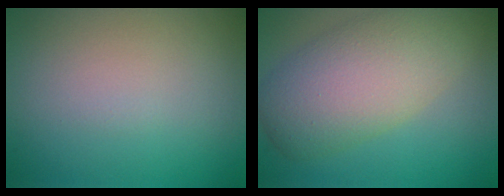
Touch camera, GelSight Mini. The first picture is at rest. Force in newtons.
{"total": 7.4, "press": 7.4, "slide": 0.6}